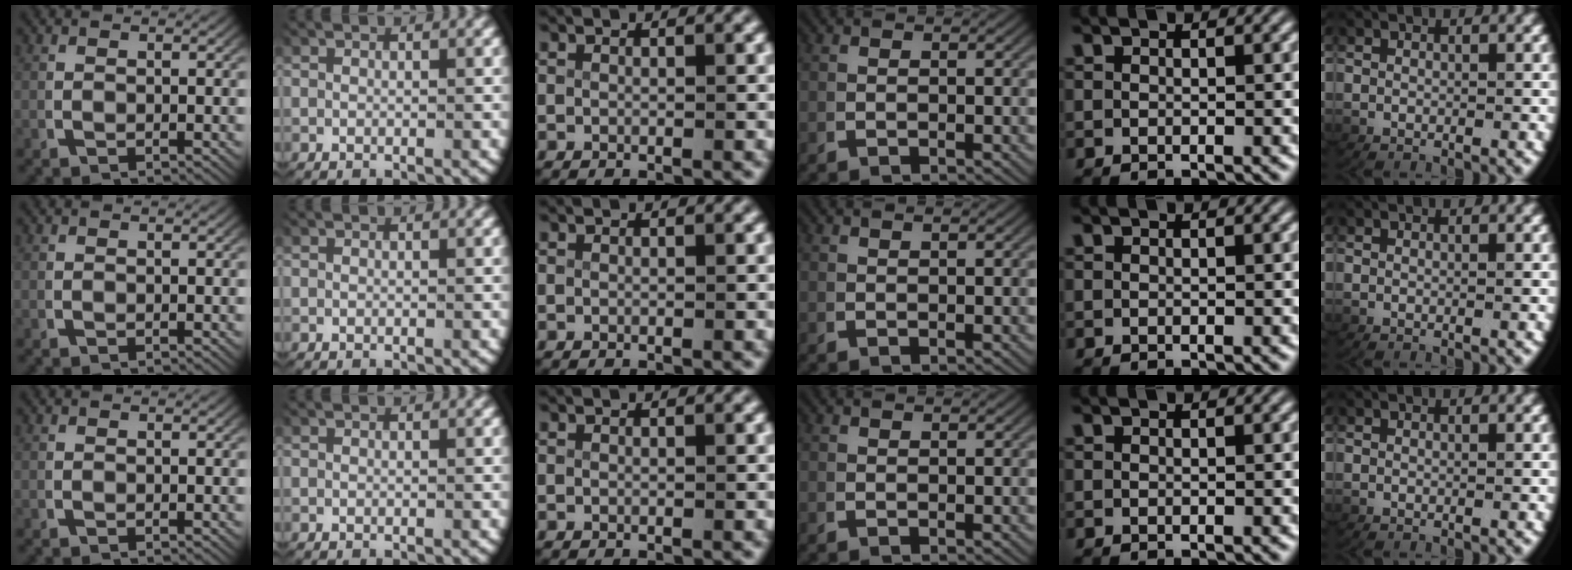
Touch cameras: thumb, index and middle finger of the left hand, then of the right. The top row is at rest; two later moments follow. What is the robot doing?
{"motion": "lift_and_place", "object": "plastic wrap"}